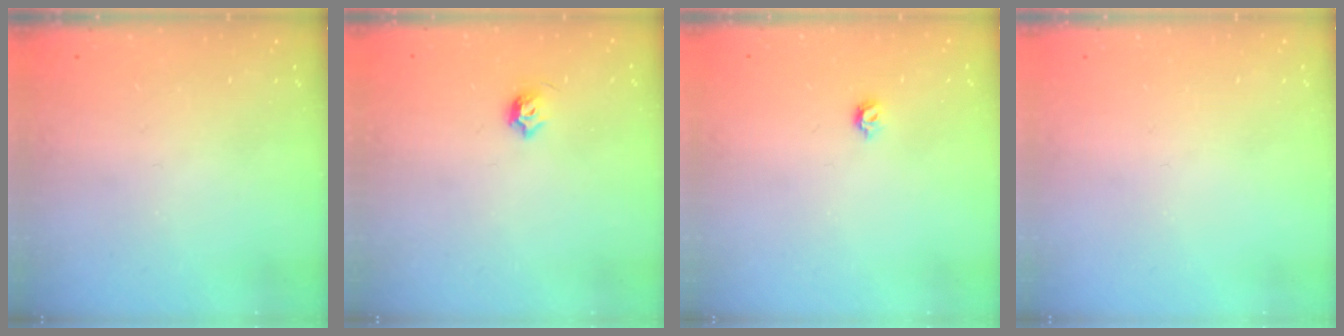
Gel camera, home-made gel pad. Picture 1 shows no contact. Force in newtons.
{"total": 4.7, "press": 4.6, "slide": 1.2}
{"total": 4.1, "press": 4.0, "slide": 0.8}
{"total": 0.0}